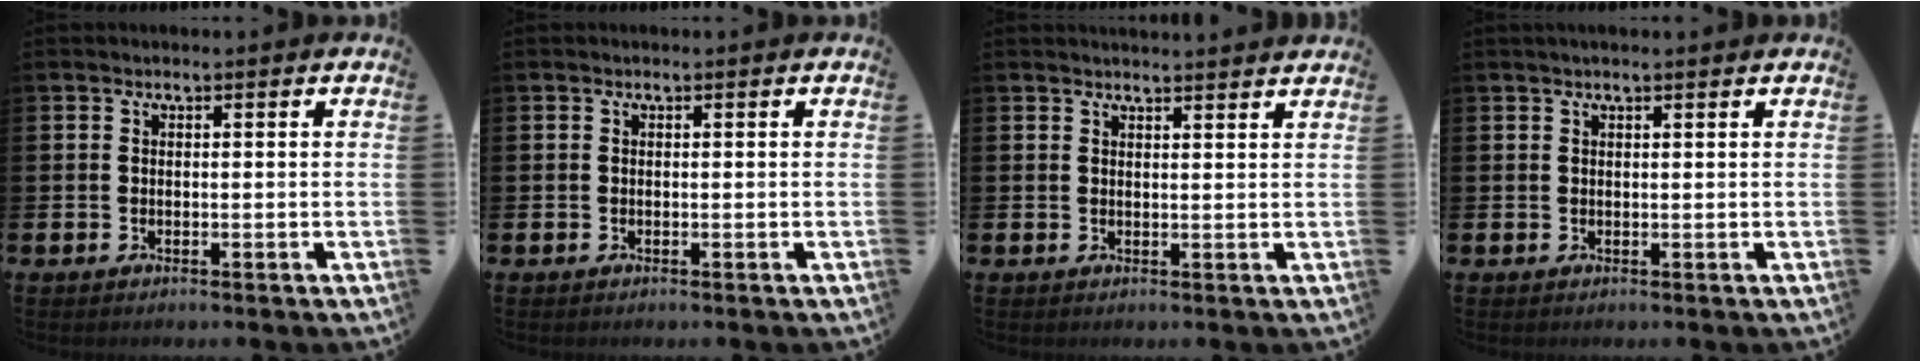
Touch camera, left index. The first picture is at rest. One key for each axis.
{"total": 0.0}
{"total": 2.1, "fx": 2.1, "fy": -0.2, "fz": -0.1, "tx": 0.008, "ty": -0.015, "tz": 0.036}
{"total": 1.0, "fx": 0.9, "fy": 0.0, "fz": 0.4, "tx": 0.002, "ty": -0.002, "tz": 0.013}